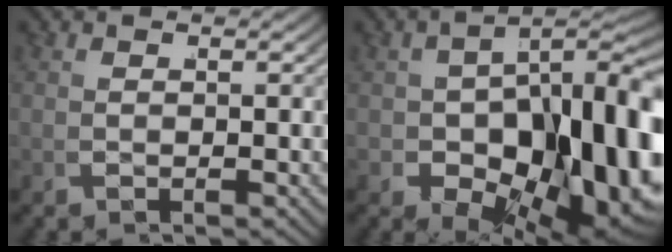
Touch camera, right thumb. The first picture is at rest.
{"total": 18.6, "force": [-4.1, 11.6, 13.9], "torque": [-0.215, -0.071, -0.019]}